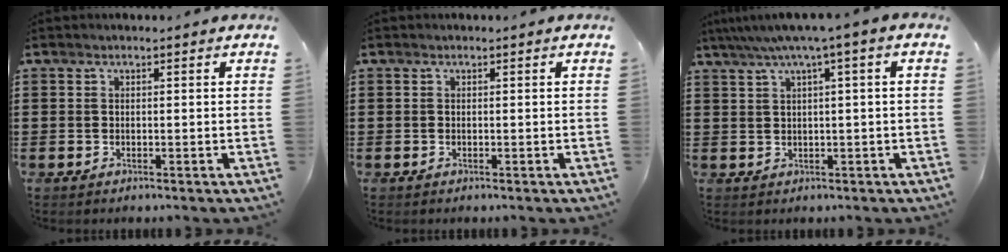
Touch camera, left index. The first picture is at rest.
{"total": 0.0}
{"total": 3.9, "force": [1.1, -0.5, 3.7], "torque": [-0.072, -0.006, 0.014]}